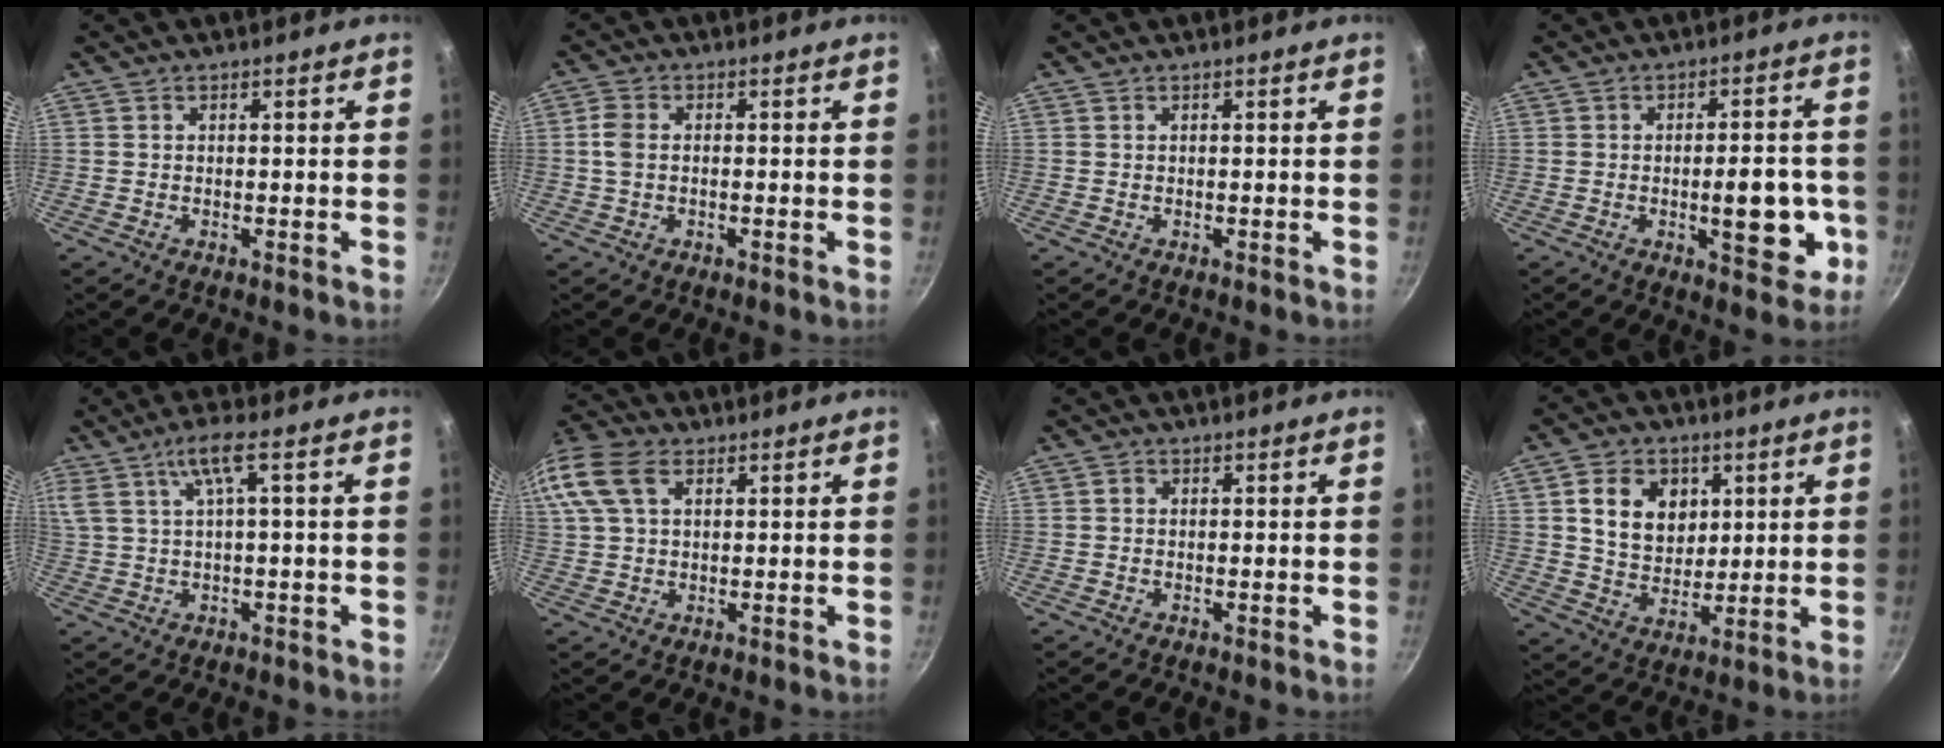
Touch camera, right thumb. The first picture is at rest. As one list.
[{"total": 3.5, "force": [-0.4, 2.2, 2.7], "torque": [-0.061, 0.012, -0.013]}, {"total": 0.0}, {"total": 10.6, "force": [-2.5, 4.6, 9.2], "torque": [-0.094, 0.012, -0.030]}, {"total": 7.0, "force": [2.4, 1.4, 6.5], "torque": [-0.132, 0.008, 0.052]}, {"total": 15.8, "force": [6.0, 10.4, 10.3], "torque": [-0.246, 0.043, 0.108]}, {"total": 0.8, "force": [-0.1, 0.7, 0.4], "torque": [-0.004, 0.005, -0.003]}, {"total": 11.1, "force": [3.2, 8.7, 6.1], "torque": [-0.071, -0.012, 0.056]}]